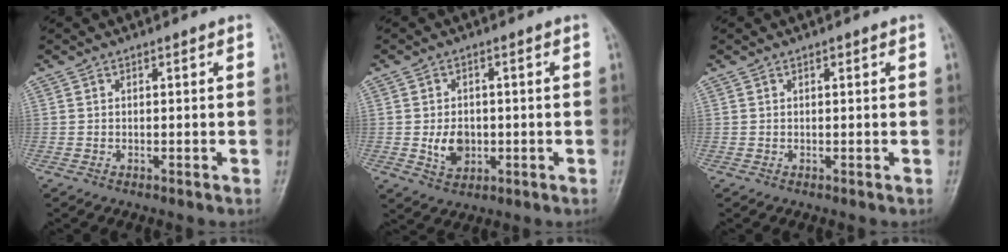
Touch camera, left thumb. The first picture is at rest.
{"total": 5.4, "force": [-0.7, 4.0, 3.6], "torque": [-0.046, -0.002, -0.006]}
{"total": 0.5, "force": [0.3, 0.2, 0.4], "torque": [-0.006, -0.001, 0.003]}